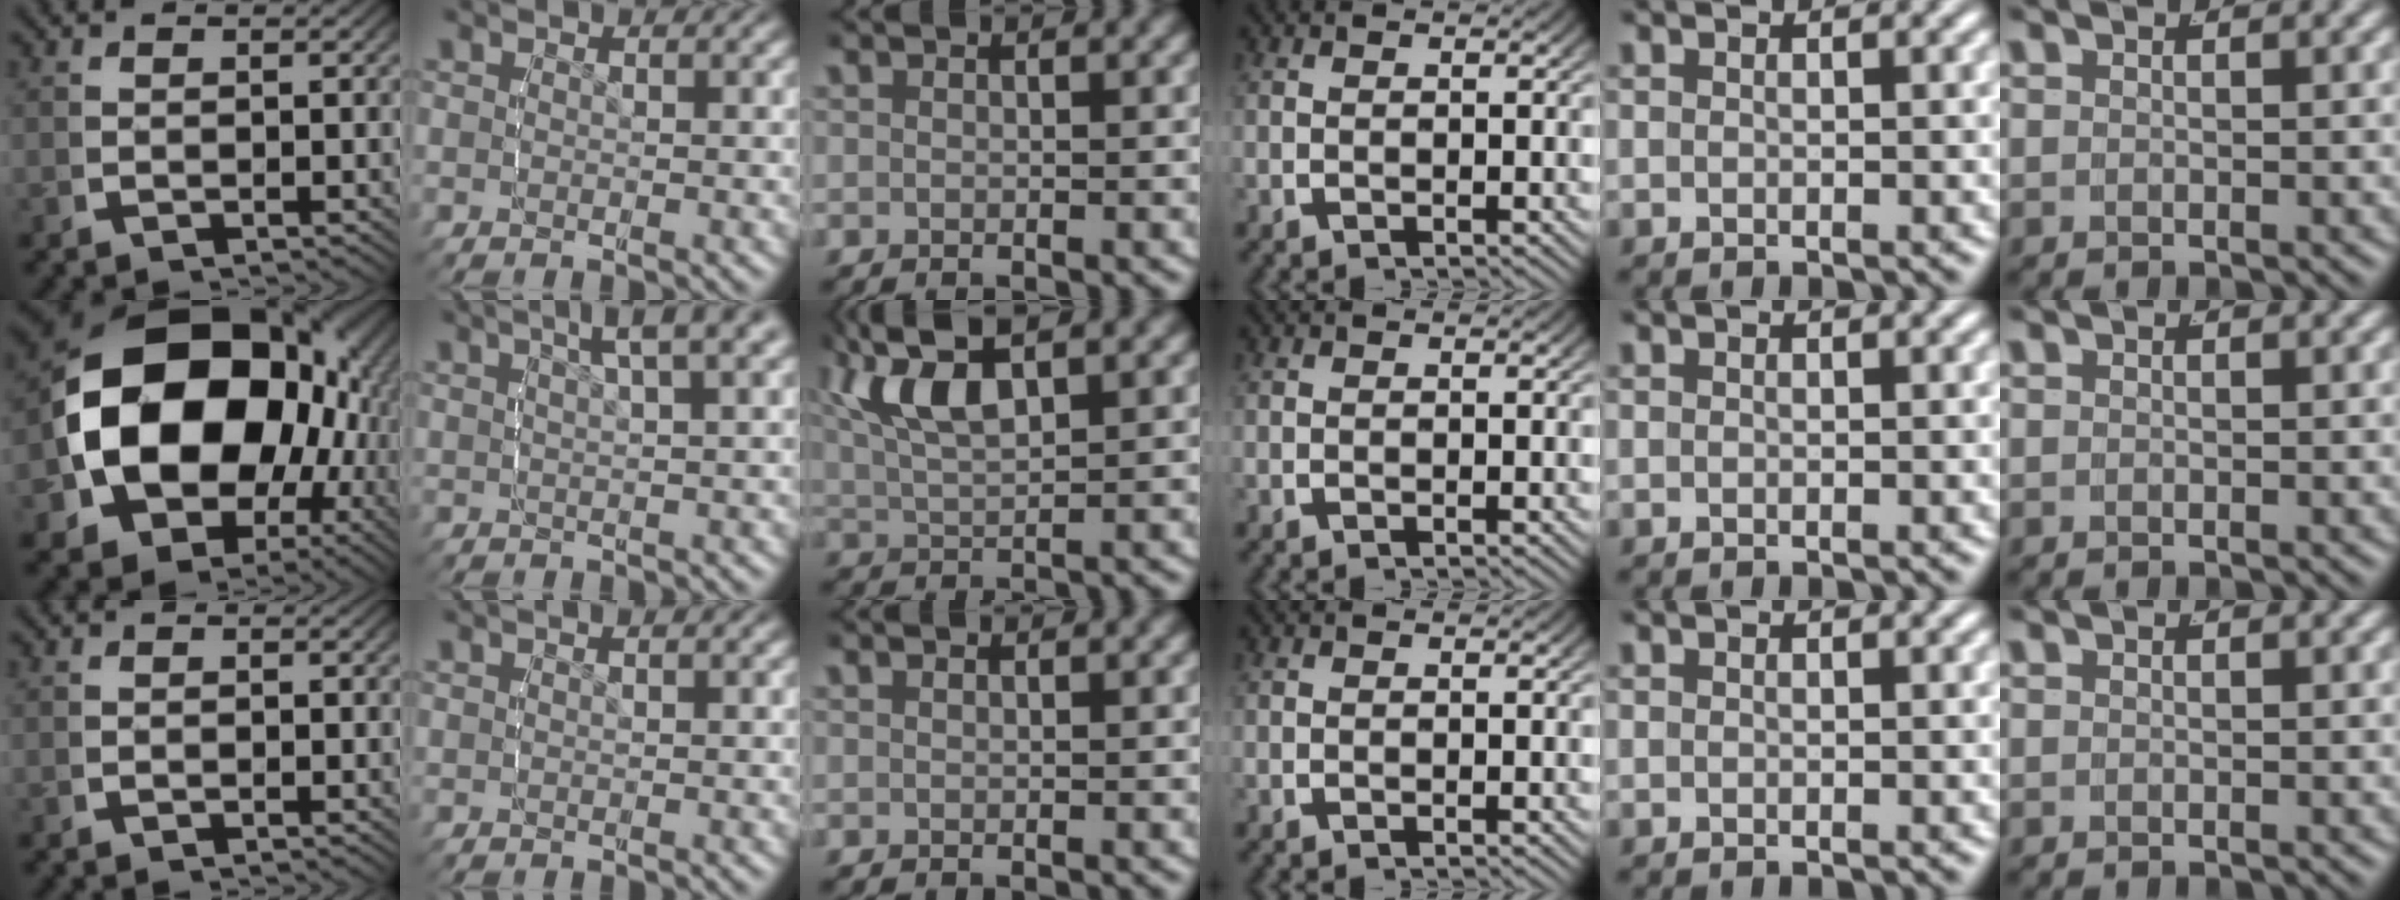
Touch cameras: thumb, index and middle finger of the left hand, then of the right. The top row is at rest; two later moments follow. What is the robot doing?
{"motion": "lift_and_place", "object": "glasses"}